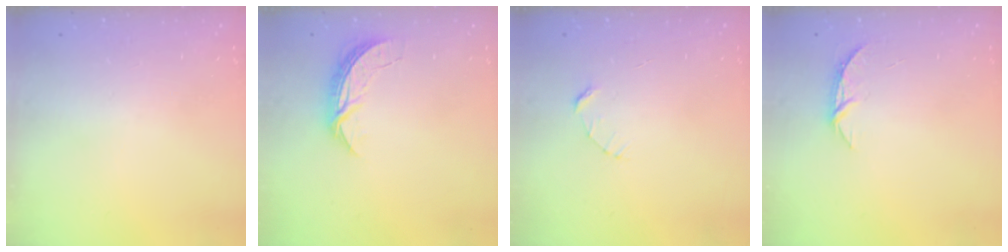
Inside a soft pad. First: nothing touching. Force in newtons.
{"total": 6.2, "press": 6.2, "slide": 0.5}
{"total": 2.7, "press": 2.7, "slide": 0.3}
{"total": 5.7, "press": 5.6, "slide": 0.4}